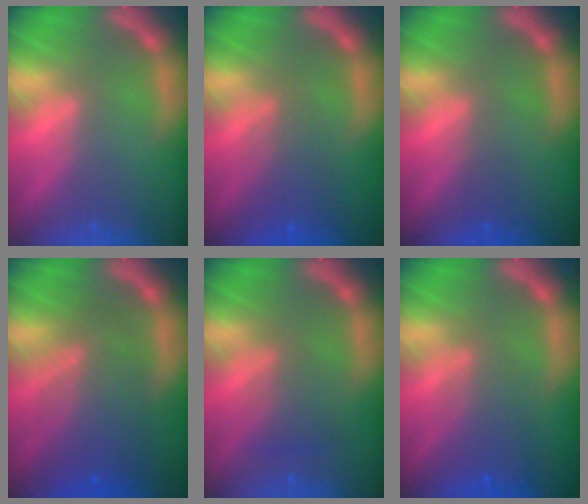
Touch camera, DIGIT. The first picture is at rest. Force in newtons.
{"total": 3.6}
{"total": 1.0}
{"total": 7.0}
{"total": 2.5}
{"total": 4.1}